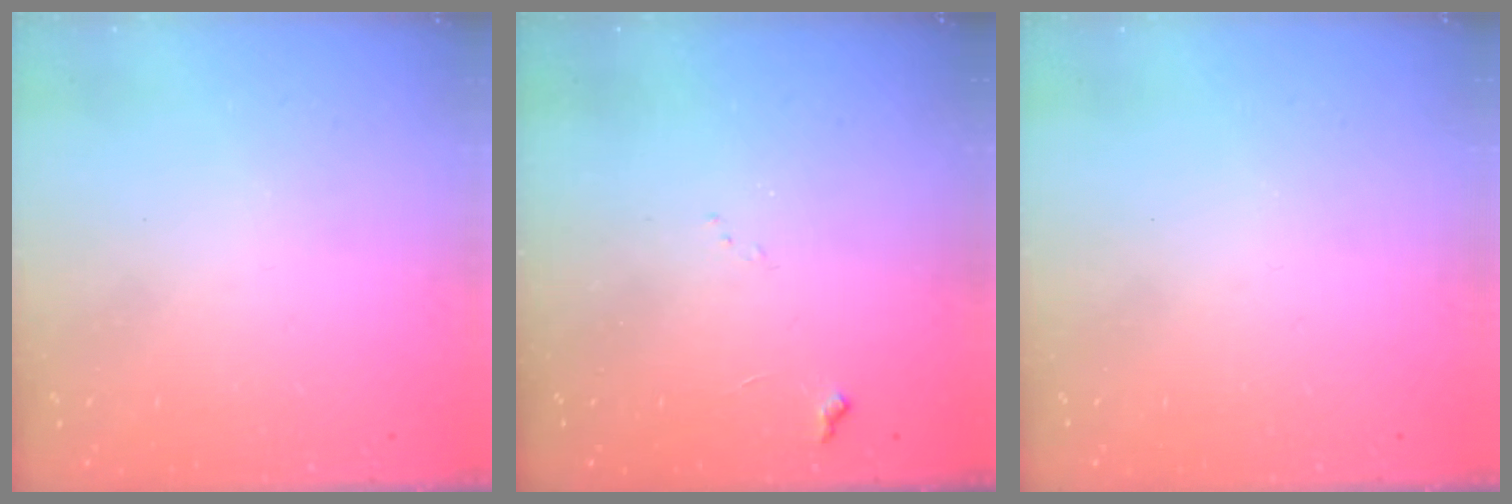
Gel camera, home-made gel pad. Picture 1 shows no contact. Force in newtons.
{"total": 5.5, "press": 5.5, "slide": 0.6}
{"total": 0.0}